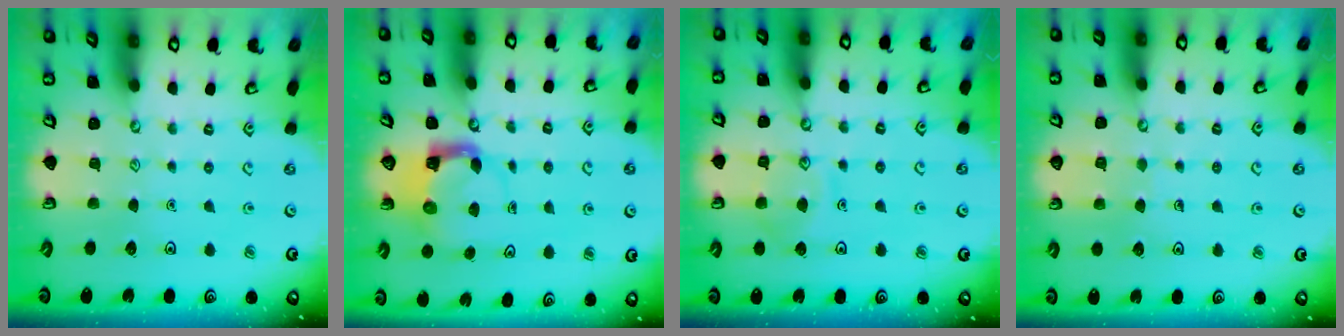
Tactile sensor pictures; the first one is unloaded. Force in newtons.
{"total": 3.9, "press": 3.8, "slide": 0.6}
{"total": 9.4, "press": 9.4, "slide": 0.8}
{"total": 3.1, "press": 3.1, "slide": 0.2}